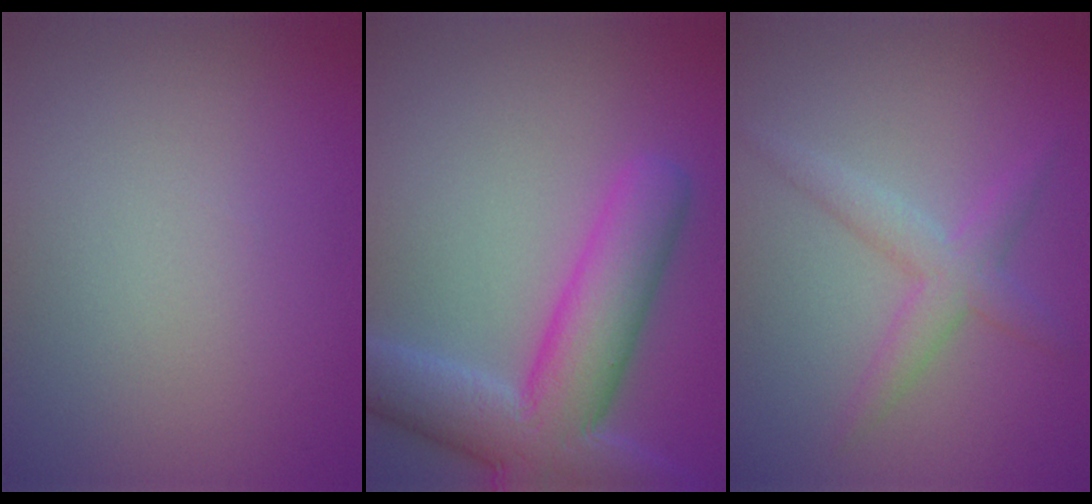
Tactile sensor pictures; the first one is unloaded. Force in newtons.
{"total": 9.6, "press": 9.6, "slide": 0.6}
{"total": 2.9, "press": 2.9, "slide": 0.1}